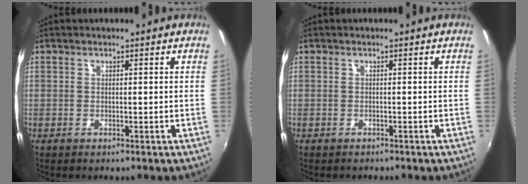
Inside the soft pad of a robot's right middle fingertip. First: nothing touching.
{"total": 0.7, "force": [-0.6, 0.3, 0.0], "torque": [-0.003, -0.002, -0.010]}